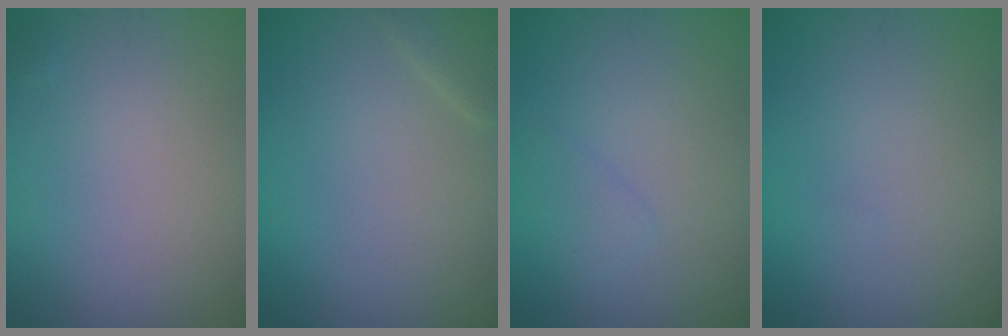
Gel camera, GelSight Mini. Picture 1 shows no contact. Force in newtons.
{"total": 1.7, "press": 1.7, "slide": 0.1}
{"total": 1.2, "press": 1.2, "slide": 0.0}
{"total": 0.0}